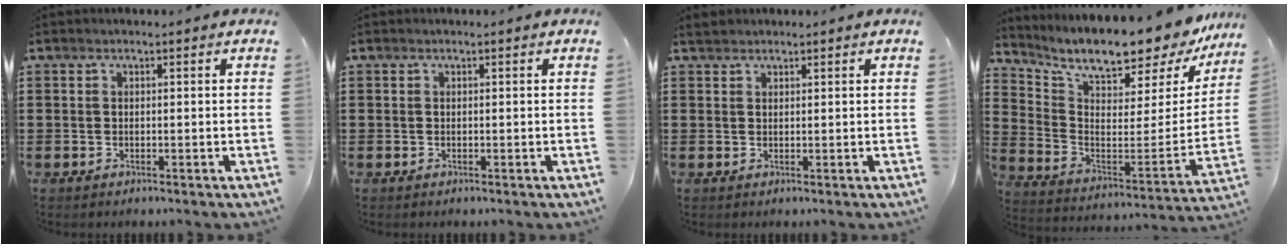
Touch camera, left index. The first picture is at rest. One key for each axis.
{"total": 0.0}
{"total": 1.2, "fx": 1.1, "fy": 0.4, "fz": 0.2, "tx": -0.007, "ty": 0.002, "tz": 0.023}
{"total": 9.8, "fx": 8.9, "fy": 1.0, "fz": 4.0, "tx": -0.098, "ty": -0.087, "tz": 0.142}